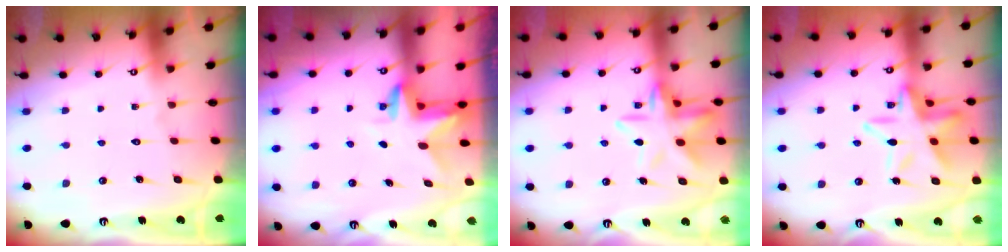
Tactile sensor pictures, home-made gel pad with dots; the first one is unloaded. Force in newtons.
{"total": 2.9, "press": 2.9, "slide": 0.2}
{"total": 12.2, "press": 12.1, "slide": 1.2}
{"total": 15.5, "press": 15.4, "slide": 1.5}